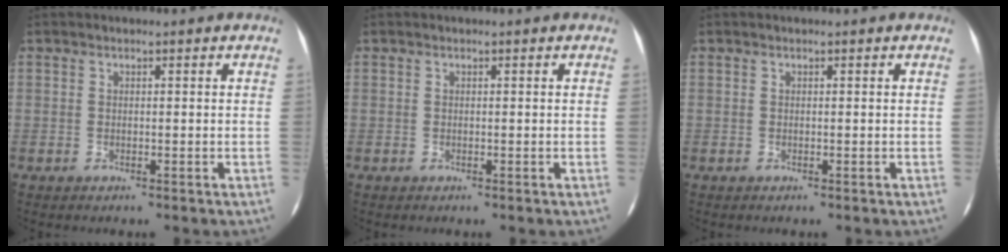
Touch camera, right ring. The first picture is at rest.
{"total": 0.0}
{"total": 0.0}